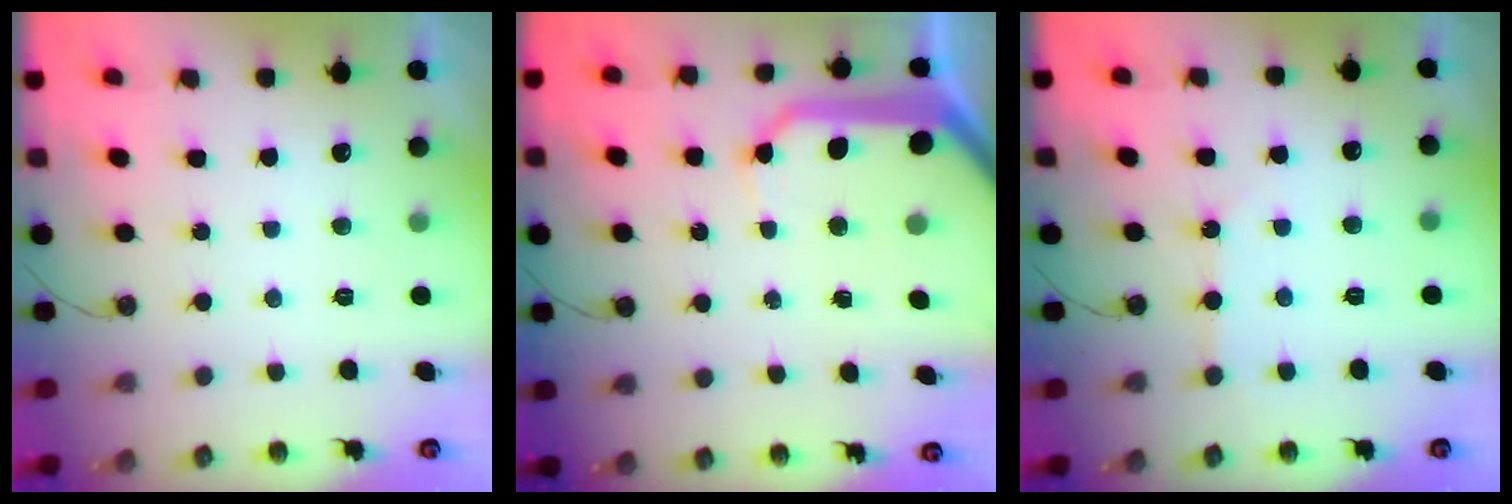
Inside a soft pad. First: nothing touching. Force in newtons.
{"total": 12.3, "press": 12.3, "slide": 1.1}
{"total": 2.5, "press": 2.4, "slide": 0.4}